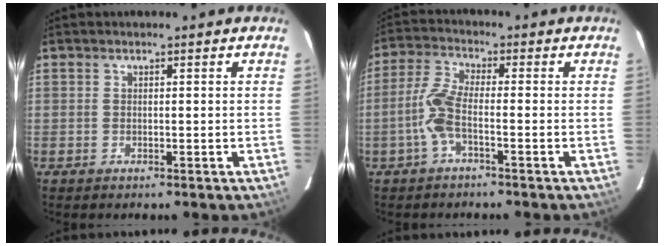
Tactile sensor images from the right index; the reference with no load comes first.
{"total": 5.7, "force": [-2.2, 1.0, 5.1], "torque": [-0.122, 0.007, -0.045]}